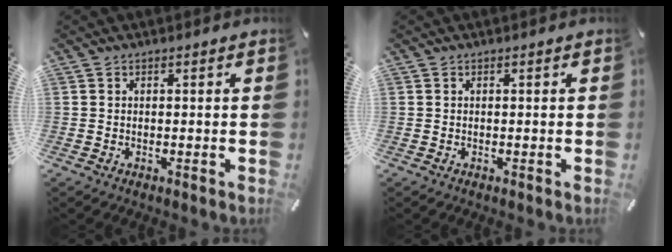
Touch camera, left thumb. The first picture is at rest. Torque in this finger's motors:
{"motor_torque": [-0.02, -0.01, 0.00, 0.00, 0.00]}